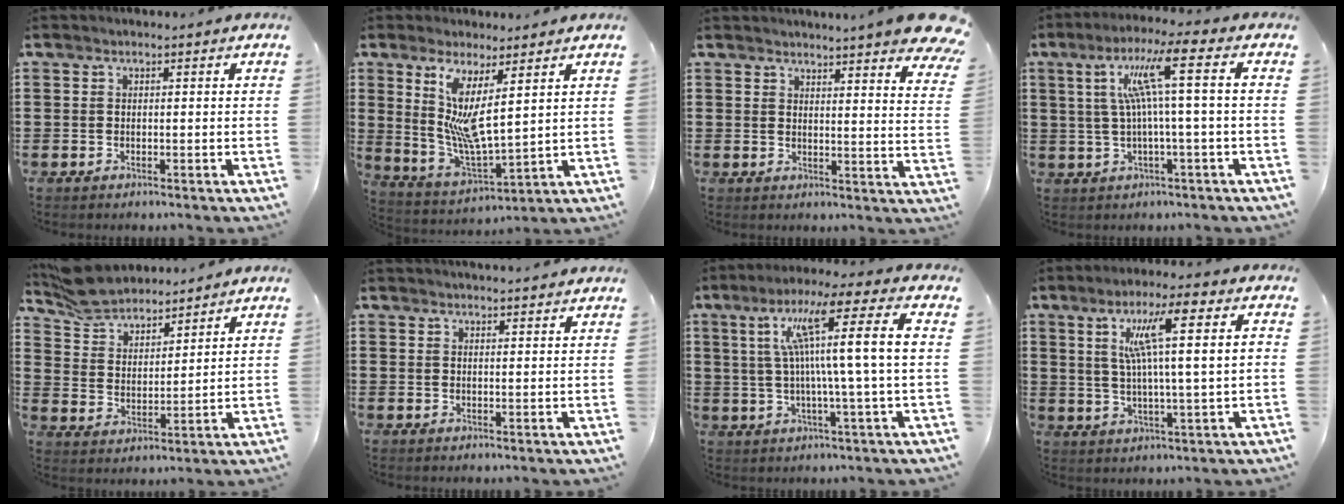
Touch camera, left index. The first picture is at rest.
{"total": 7.7, "force": [3.6, 1.4, 6.6], "torque": [-0.153, -0.034, 0.058]}
{"total": 5.0, "force": [4.6, -0.2, 2.0], "torque": [-0.042, -0.023, 0.078]}
{"total": 9.4, "force": [1.7, -0.3, 9.2], "torque": [-0.194, 0.002, 0.015]}
{"total": 7.2, "force": [6.8, 1.9, 1.5], "torque": [-0.060, -0.022, 0.126]}
{"total": 1.8, "force": [1.8, -0.2, 0.2], "torque": [-0.008, -0.001, 0.036]}
{"total": 12.5, "force": [2.7, -0.4, 12.2], "torque": [-0.237, -0.006, 0.027]}
{"total": 10.2, "force": [3.3, 0.8, 9.6], "torque": [-0.182, 0.005, 0.049]}